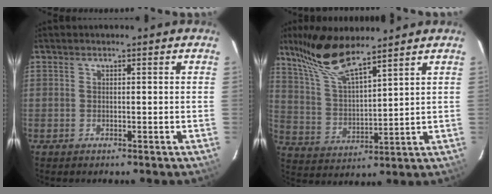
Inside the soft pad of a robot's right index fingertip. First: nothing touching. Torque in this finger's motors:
{"motor_torque": [0.90, 0.87, 0.18, 0.14]}